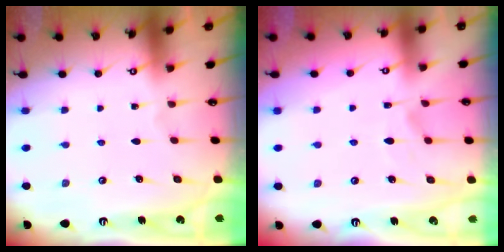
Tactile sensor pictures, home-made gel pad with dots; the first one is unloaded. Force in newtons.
{"total": 1.7, "press": 1.3, "slide": 1.1}